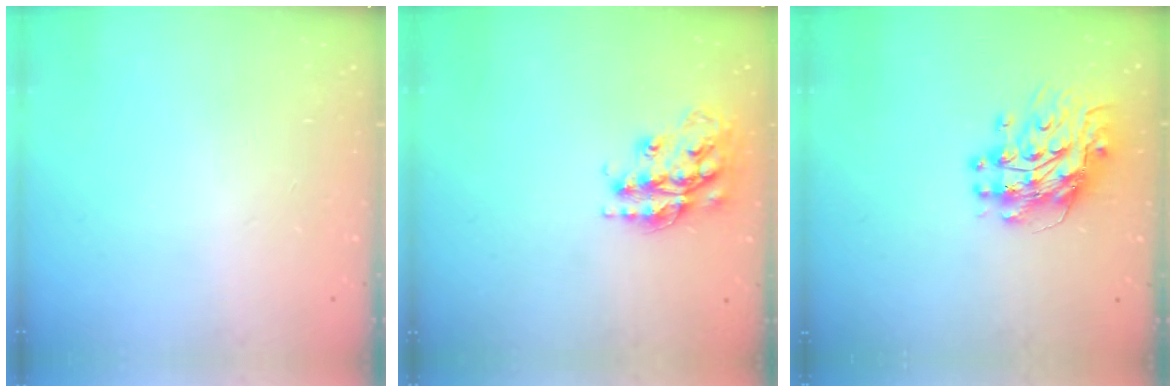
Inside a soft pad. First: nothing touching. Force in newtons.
{"total": 15.2, "press": 15.2, "slide": 0.8}
{"total": 12.5, "press": 12.5, "slide": 1.1}